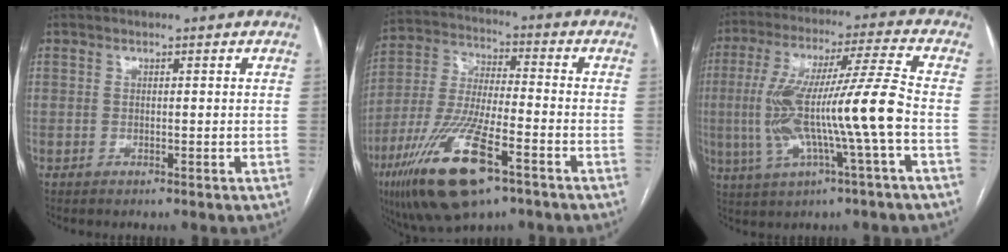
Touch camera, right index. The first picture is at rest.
{"total": 18.1, "force": [-9.7, 5.0, 14.5], "torque": [-0.321, -0.024, -0.170]}
{"total": 15.3, "force": [-2.5, -0.1, 15.1], "torque": [-0.295, 0.016, -0.045]}